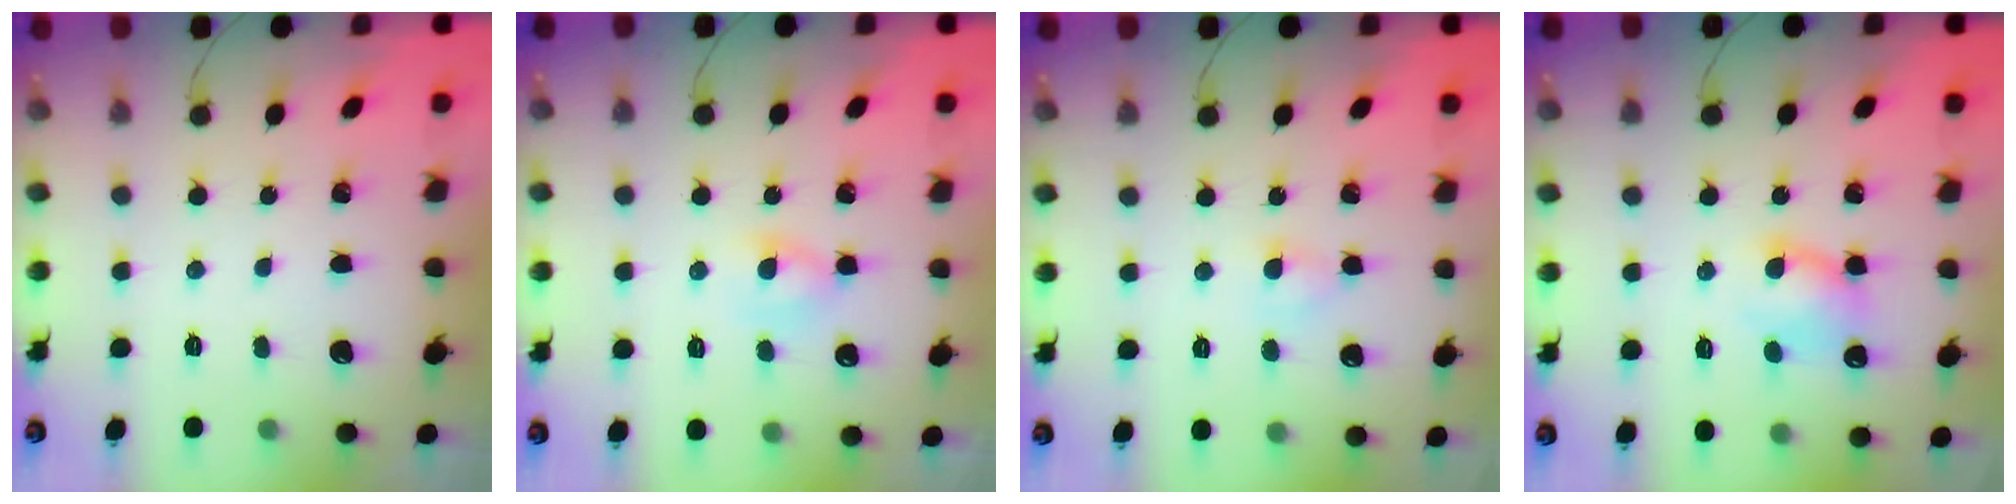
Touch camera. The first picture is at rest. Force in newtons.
{"total": 3.5, "press": 3.3, "slide": 1.2}
{"total": 2.8, "press": 2.6, "slide": 1.0}
{"total": 7.1, "press": 7.0, "slide": 0.9}